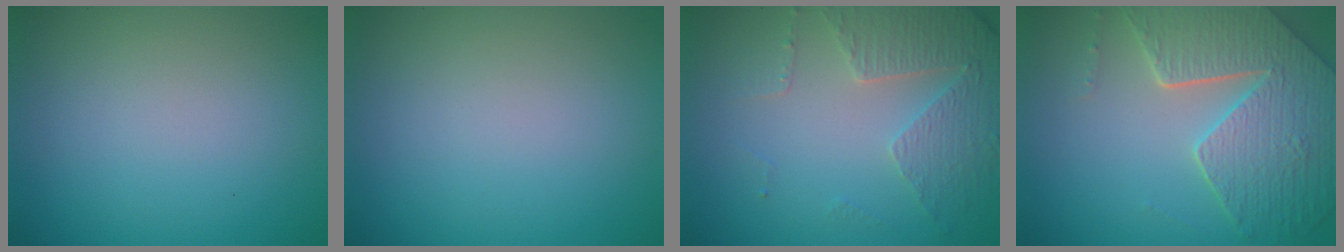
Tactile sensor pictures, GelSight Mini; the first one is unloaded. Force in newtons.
{"total": 0.0}
{"total": 4.6, "press": 3.4, "slide": 3.1}
{"total": 7.5, "press": 5.6, "slide": 5.0}